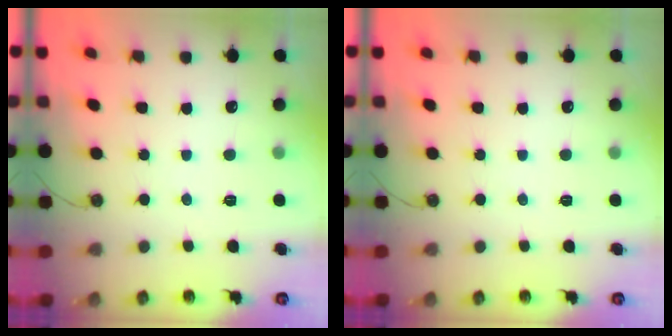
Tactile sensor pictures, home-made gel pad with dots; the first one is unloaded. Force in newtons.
{"total": 0.0}